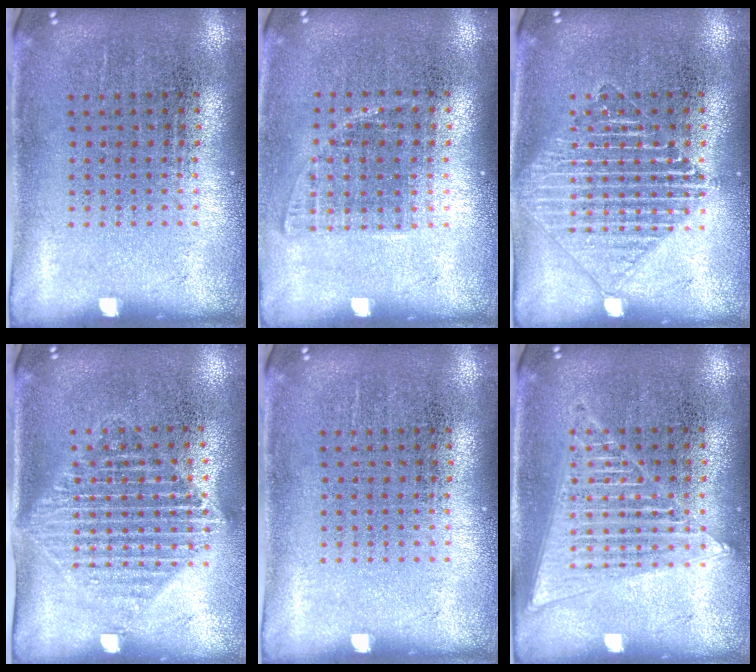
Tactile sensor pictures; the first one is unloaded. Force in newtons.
{"total": 1.0, "press": 0.9, "slide": 0.5}
{"total": 2.8, "press": 2.8, "slide": 0.5}
{"total": 1.5, "press": 1.3, "slide": 0.8}
{"total": 0.0}
{"total": 1.6, "press": 1.6, "slide": 0.2}